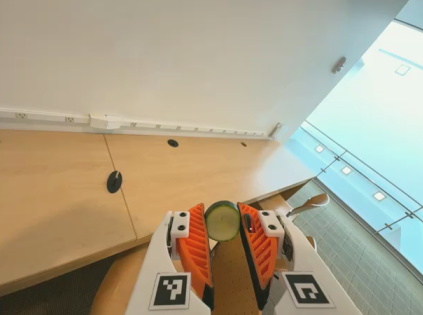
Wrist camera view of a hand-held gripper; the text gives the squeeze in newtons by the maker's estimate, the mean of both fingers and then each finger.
{"total": 9.0, "left": 9.1, "right": 8.8}